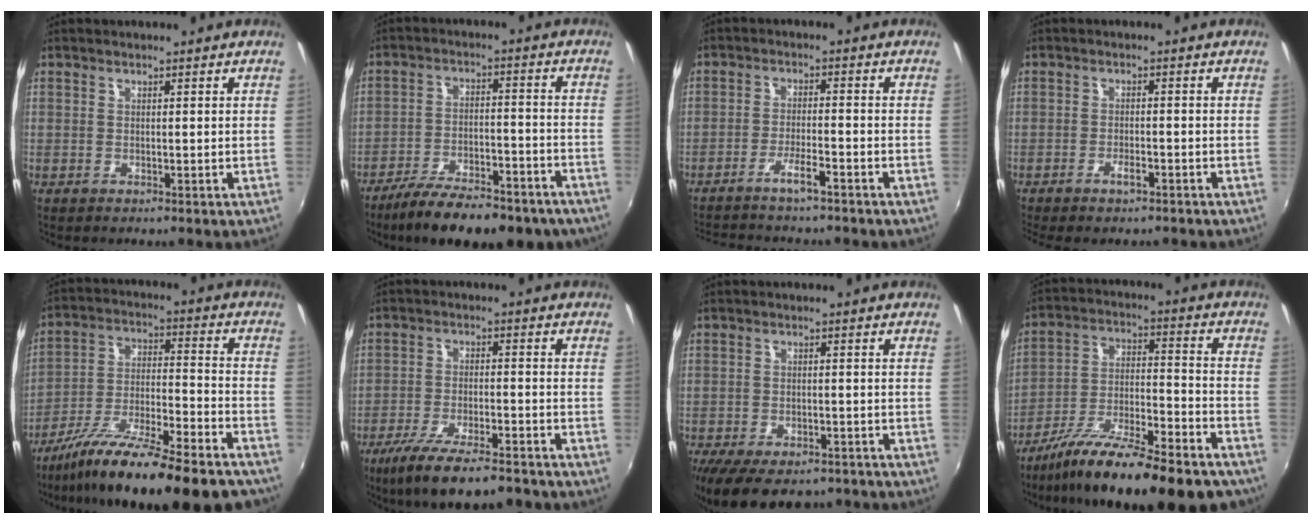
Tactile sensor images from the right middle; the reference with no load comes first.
{"total": 19.5, "force": [-15.5, 6.0, 10.2], "torque": [-0.183, -0.031, -0.217]}
{"total": 6.4, "force": [-5.6, 0.3, 3.1], "torque": [-0.073, 0.003, -0.094]}
{"total": 2.8, "force": [-2.1, 0.8, 1.6], "torque": [-0.039, 0.000, -0.037]}
{"total": 23.7, "force": [-18.7, 4.4, 14.0], "torque": [-0.240, -0.045, -0.285]}
{"total": 13.1, "force": [-10.0, 3.2, 7.9], "torque": [-0.170, -0.038, -0.165]}
{"total": 14.1, "force": [-10.3, 6.1, 7.4], "torque": [-0.157, -0.035, -0.153]}
{"total": 24.1, "force": [-18.6, 5.8, 14.2], "torque": [-0.235, -0.038, -0.278]}